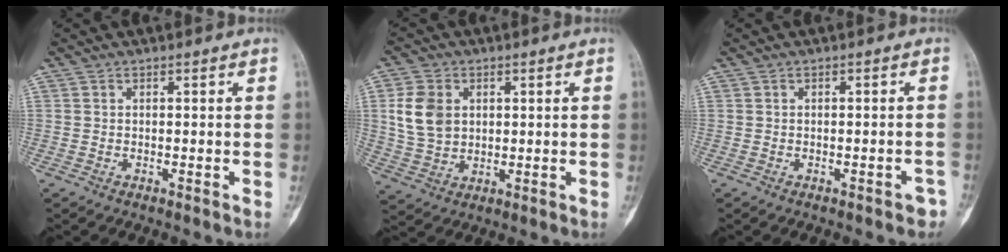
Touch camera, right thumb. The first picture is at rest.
{"total": 8.8, "force": [2.0, 6.6, 5.4], "torque": [-0.097, -0.005, 0.045]}
{"total": 2.0, "force": [-1.4, 0.9, 1.1], "torque": [-0.011, 0.015, -0.012]}